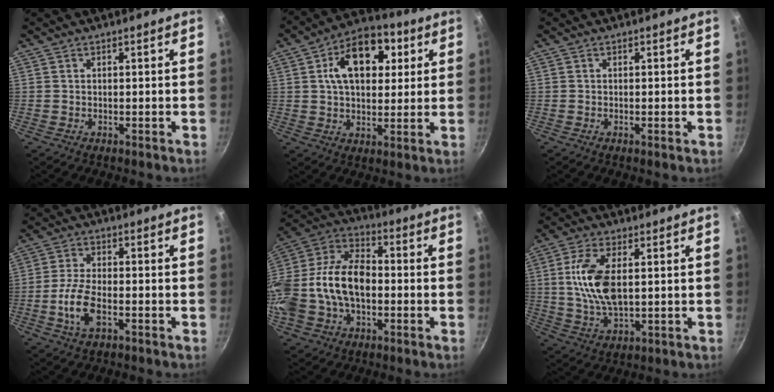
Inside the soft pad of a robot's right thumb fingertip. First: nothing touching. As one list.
[{"total": 16.2, "force": [4.9, 9.9, 11.9], "torque": [-0.153, 0.006, 0.074]}, {"total": 0.8, "force": [-0.2, 0.0, 0.8], "torque": [-0.010, -0.002, -0.001]}, {"total": 7.1, "force": [-2.4, 3.2, 5.8], "torque": [-0.120, 0.014, -0.047]}, {"total": 22.6, "force": [-2.6, 14.8, 17.0], "torque": [-0.365, 0.032, -0.045]}, {"total": 11.4, "force": [1.5, 5.5, 9.9], "torque": [-0.206, -0.006, 0.035]}]